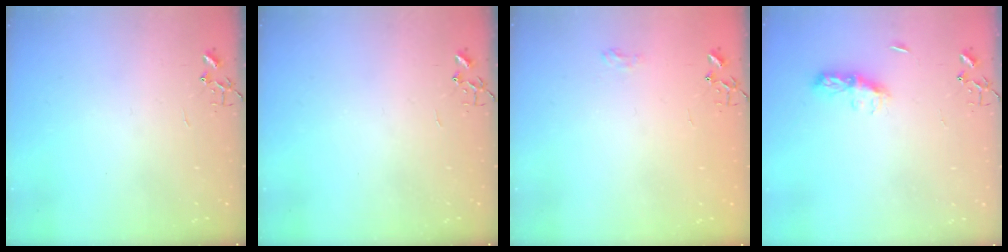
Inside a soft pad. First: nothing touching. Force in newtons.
{"total": 0.0}
{"total": 6.5, "press": 6.5, "slide": 0.6}
{"total": 7.4, "press": 7.4, "slide": 0.4}